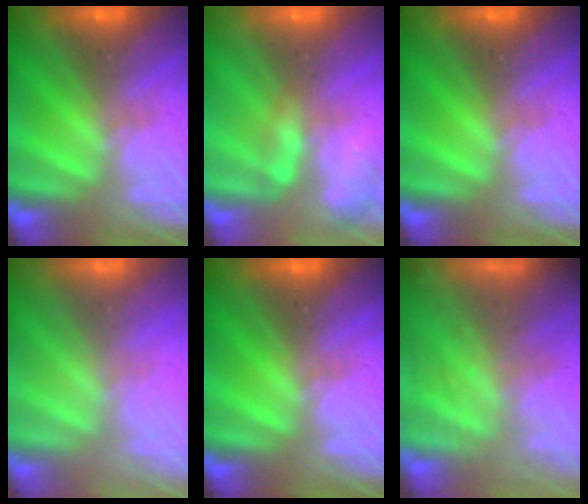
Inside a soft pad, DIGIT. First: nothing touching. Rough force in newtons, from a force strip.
{"total": 2.4}
{"total": 0.0}
{"total": 2.3}
{"total": 0.0}
{"total": 7.5}